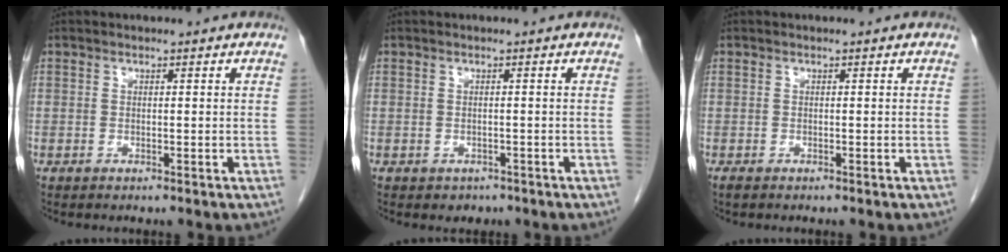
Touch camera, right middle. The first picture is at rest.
{"total": 1.6, "force": [-1.0, 1.2, 0.3], "torque": [-0.007, 0.002, -0.008]}
{"total": 0.6, "force": [-0.5, 0.2, 0.3], "torque": [-0.012, -0.002, -0.006]}